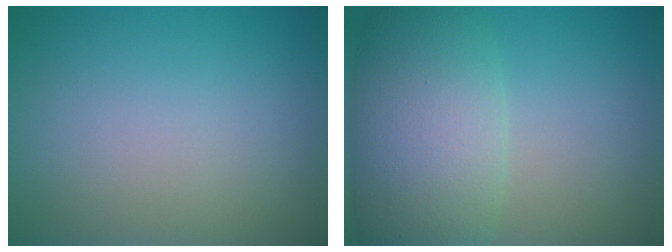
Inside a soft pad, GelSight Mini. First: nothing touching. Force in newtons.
{"total": 8.4, "press": 8.4, "slide": 0.6}